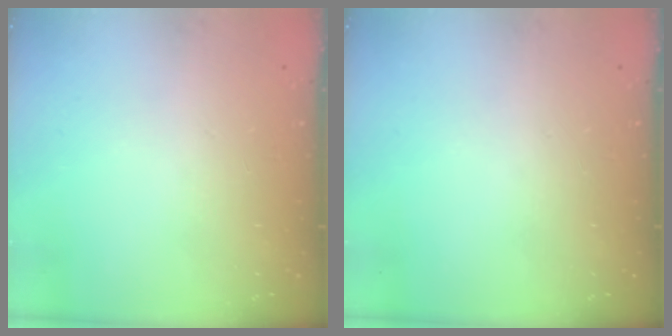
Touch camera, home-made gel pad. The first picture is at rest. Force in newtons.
{"total": 0.0}